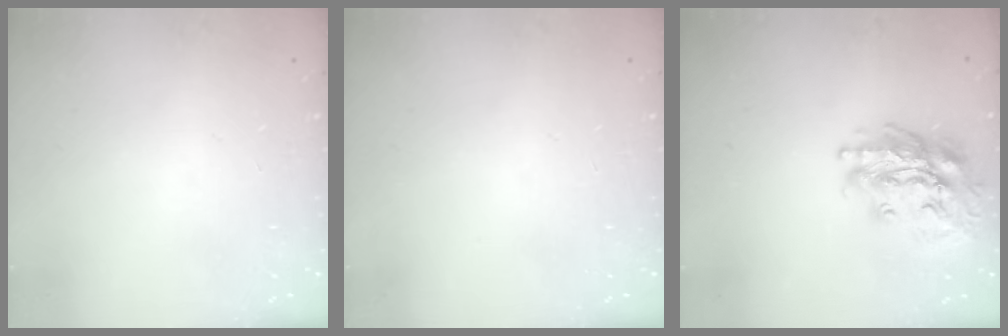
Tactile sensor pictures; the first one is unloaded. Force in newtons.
{"total": 0.0}
{"total": 18.0, "press": 17.9, "slide": 2.1}